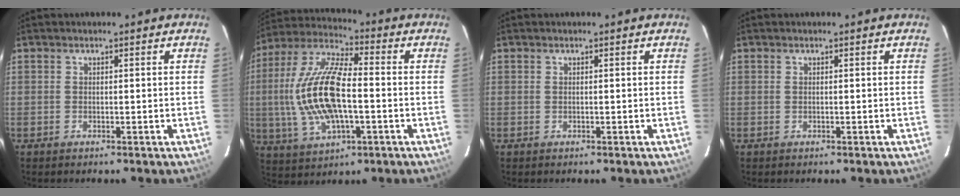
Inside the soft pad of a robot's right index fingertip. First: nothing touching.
{"total": 17.9, "force": [-1.6, 7.4, 16.2], "torque": [-0.335, 0.005, -0.026]}
{"total": 0.0}
{"total": 0.0}